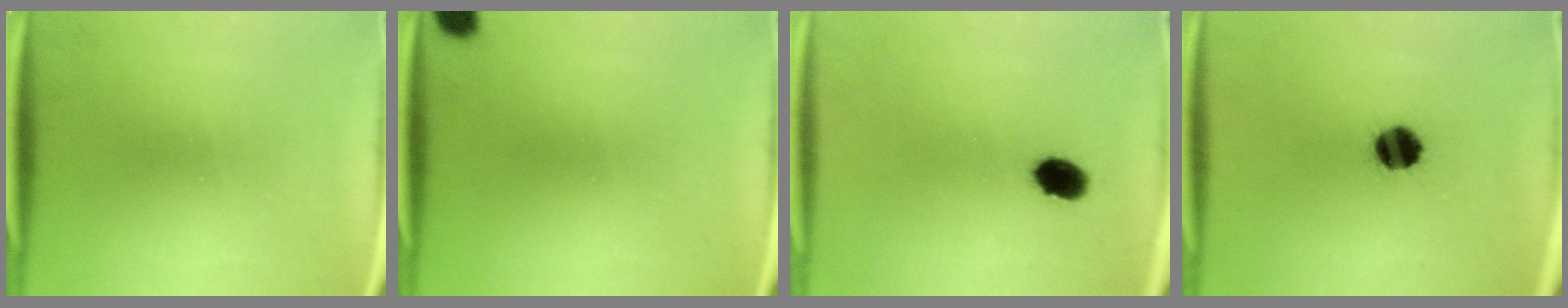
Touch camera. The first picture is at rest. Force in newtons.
{"total": 2.5}
{"total": 5.0}
{"total": 7.9}